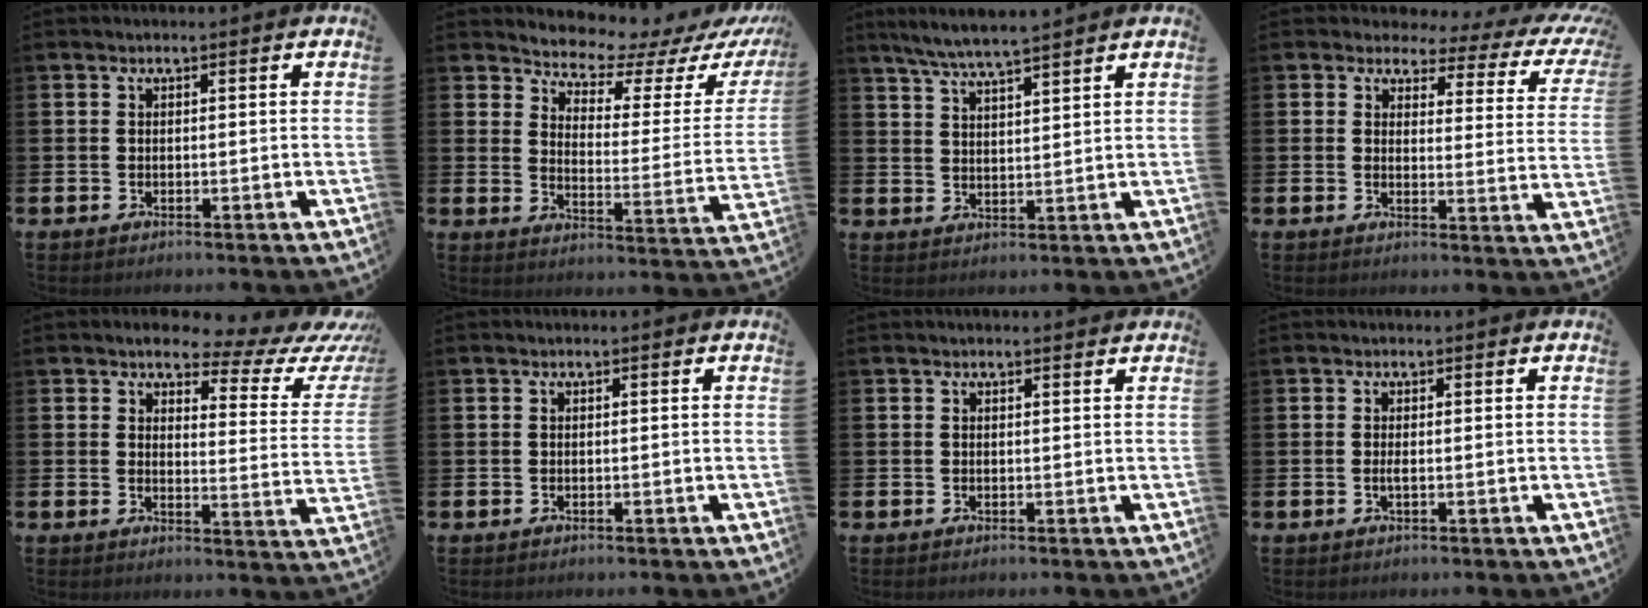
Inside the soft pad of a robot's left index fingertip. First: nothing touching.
{"total": 6.7, "force": [6.5, 1.4, 1.1], "torque": [-0.037, -0.066, 0.107]}
{"total": 5.6, "force": [5.3, 0.0, 1.9], "torque": [-0.057, -0.018, 0.095]}
{"total": 2.7, "force": [1.6, 1.9, 1.1], "torque": [-0.025, -0.023, 0.014]}
{"total": 4.9, "force": [3.6, 1.9, 2.7], "torque": [-0.043, -0.031, 0.046]}
{"total": 0.0}
{"total": 0.7, "force": [0.6, 0.0, 0.3], "torque": [0.004, -0.003, 0.009]}
{"total": 0.7, "force": [0.0, 0.1, 0.7], "torque": [-0.009, -0.003, -0.002]}